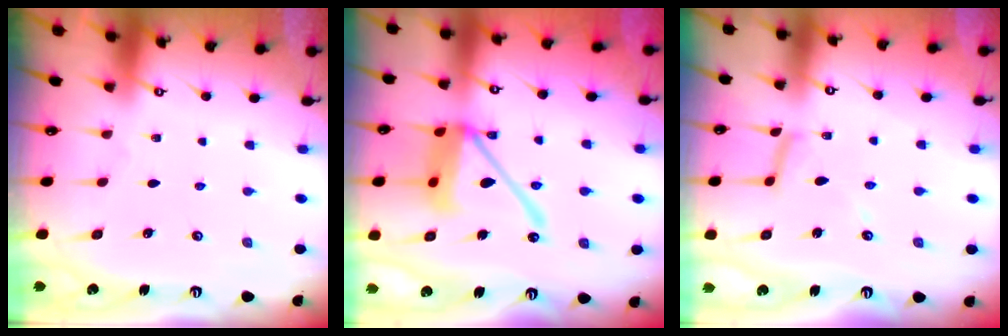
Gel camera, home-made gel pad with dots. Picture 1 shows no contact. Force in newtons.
{"total": 16.6, "press": 16.5, "slide": 1.7}
{"total": 8.2, "press": 8.2, "slide": 0.4}